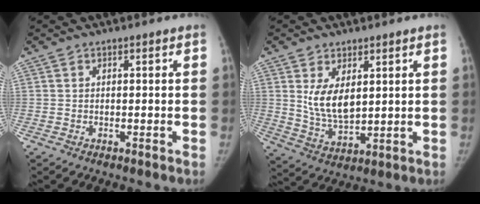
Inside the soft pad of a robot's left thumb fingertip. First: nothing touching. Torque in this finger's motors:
{"motor_torque": [0.42, 0.57, 0.78, -0.83, 0.00]}